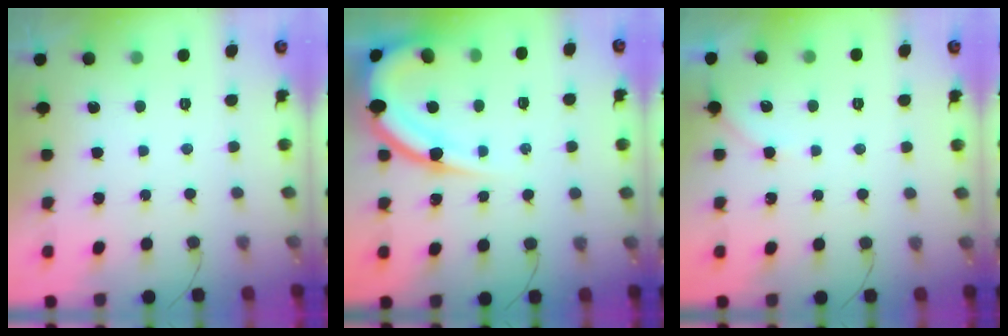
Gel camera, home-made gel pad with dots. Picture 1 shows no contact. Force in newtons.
{"total": 13.3, "press": 13.3, "slide": 1.3}
{"total": 2.7, "press": 2.6, "slide": 0.5}